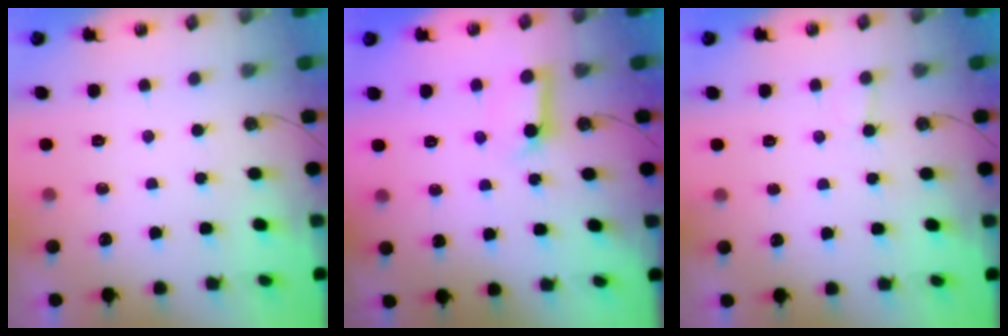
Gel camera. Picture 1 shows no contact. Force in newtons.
{"total": 8.5, "press": 8.5, "slide": 0.8}
{"total": 5.2, "press": 5.2, "slide": 0.3}